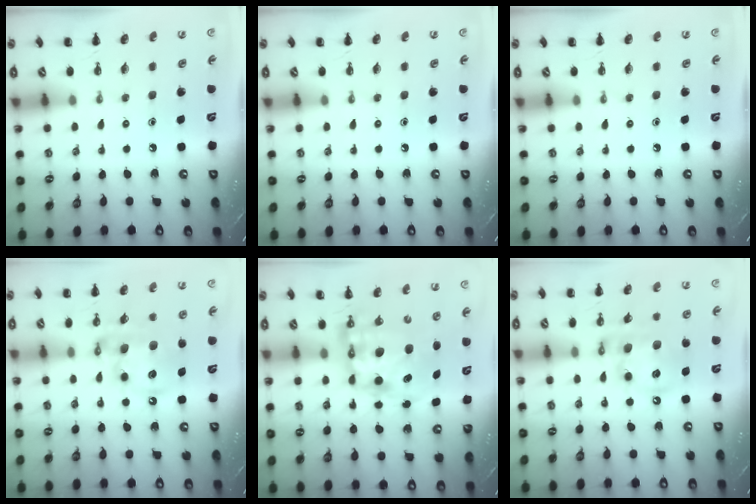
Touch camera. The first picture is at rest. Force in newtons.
{"total": 0.0}
{"total": 0.0}
{"total": 12.9, "press": 12.6, "slide": 2.9}
{"total": 12.1, "press": 11.7, "slide": 3.1}
{"total": 12.8, "press": 12.5, "slide": 3.0}